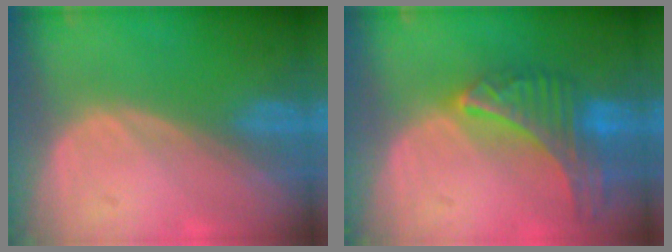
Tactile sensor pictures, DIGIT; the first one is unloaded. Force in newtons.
{"total": 9.1, "press": 8.0, "slide": 4.4}